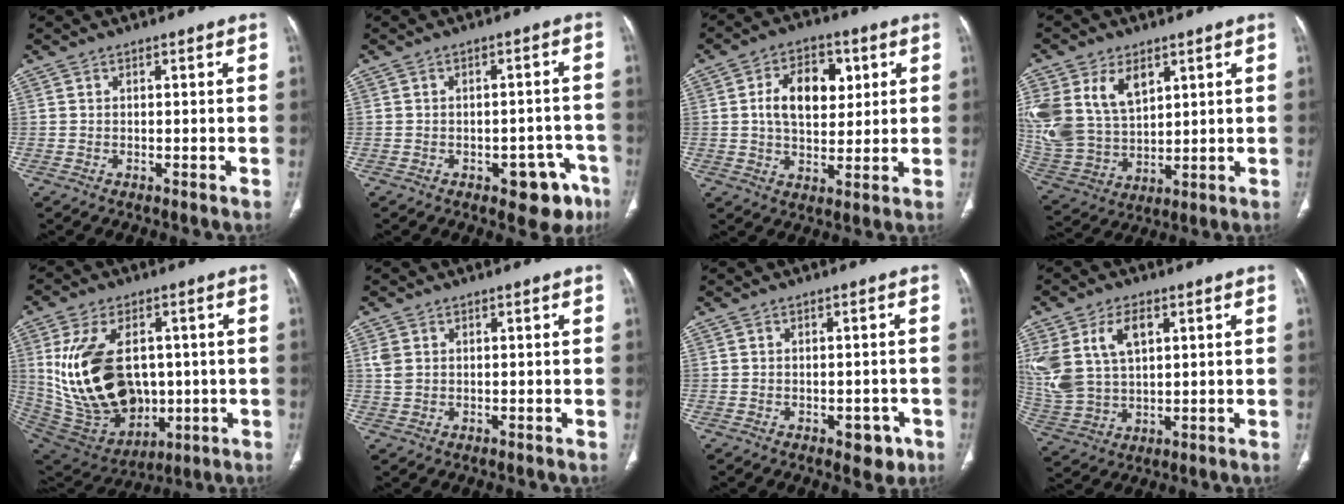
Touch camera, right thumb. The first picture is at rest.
{"total": 8.0, "force": [-4.3, 4.3, 5.1], "torque": [-0.029, 0.030, -0.047]}
{"total": 11.5, "force": [2.7, 7.3, 8.5], "torque": [-0.108, 0.000, 0.045]}
{"total": 18.5, "force": [7.3, 12.5, 11.6], "torque": [-0.248, -0.009, 0.160]}
{"total": 22.7, "force": [1.7, 15.0, 16.9], "torque": [-0.309, -0.011, 0.067]}
{"total": 2.4, "force": [0.8, 1.8, 1.4], "torque": [-0.033, 0.002, 0.023]}
{"total": 3.8, "force": [-1.8, 2.4, 2.4], "torque": [-0.007, 0.006, -0.018]}
{"total": 14.2, "force": [4.9, 8.8, 10.0], "torque": [-0.216, -0.007, 0.112]}